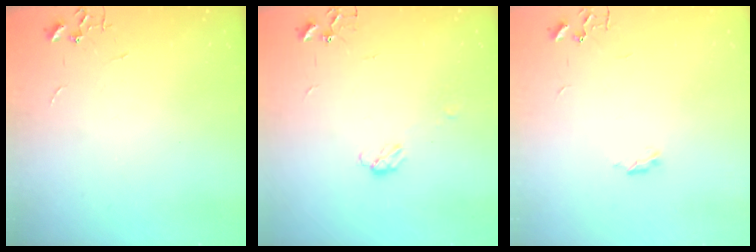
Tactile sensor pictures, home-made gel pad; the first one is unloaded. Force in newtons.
{"total": 4.1, "press": 4.0, "slide": 0.3}
{"total": 3.5, "press": 3.4, "slide": 0.6}